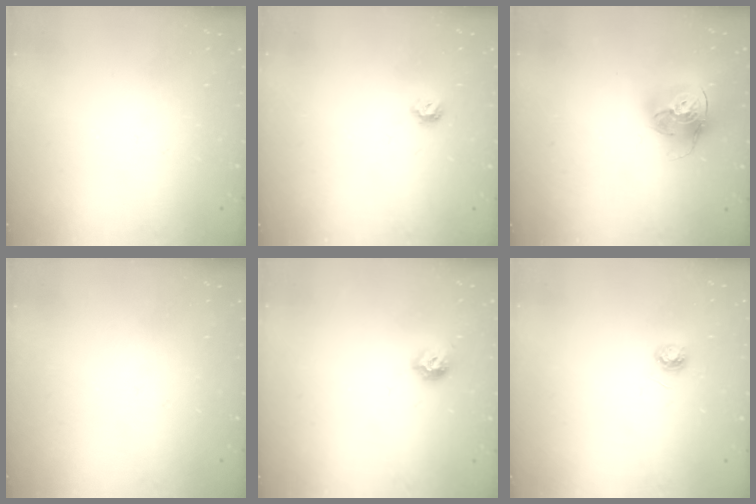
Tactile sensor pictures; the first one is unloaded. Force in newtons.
{"total": 5.9, "press": 5.8, "slide": 0.9}
{"total": 18.0, "press": 17.9, "slide": 1.7}
{"total": 0.0}
{"total": 8.2, "press": 8.2, "slide": 0.7}
{"total": 3.9, "press": 3.9, "slide": 0.4}